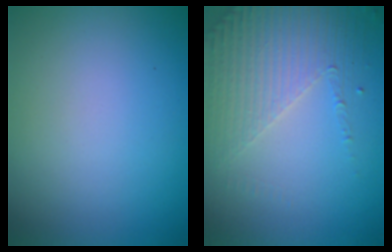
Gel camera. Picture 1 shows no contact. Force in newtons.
{"total": 4.3, "press": 3.2, "slide": 2.9}